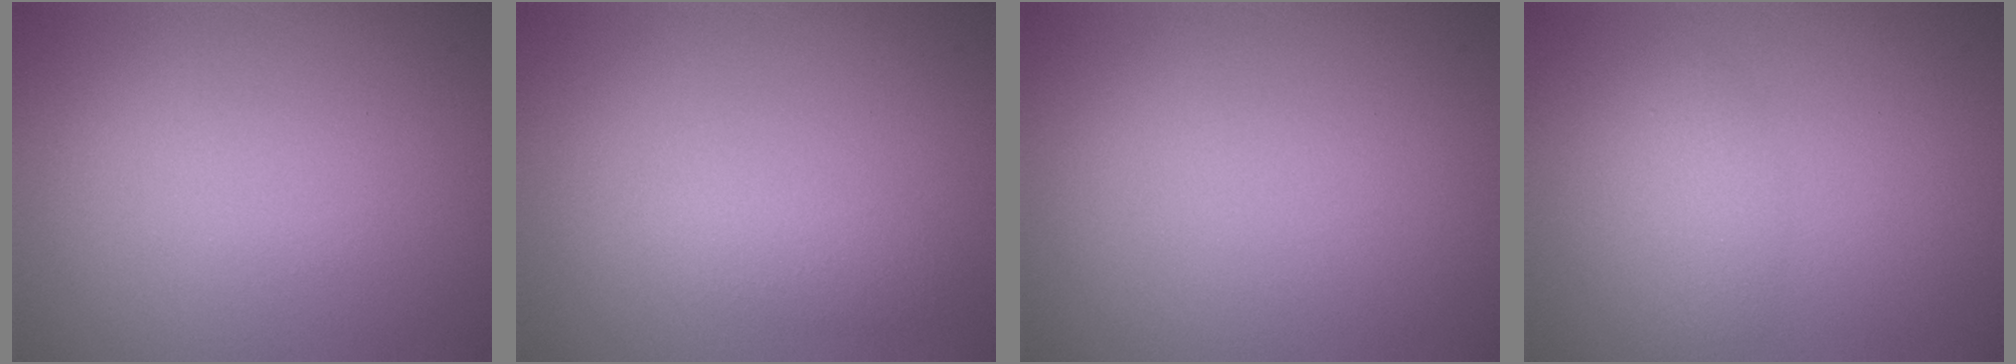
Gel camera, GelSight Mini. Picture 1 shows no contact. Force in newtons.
{"total": 2.0, "press": 2.0, "slide": 0.1}
{"total": 0.0}
{"total": 1.8, "press": 1.8, "slide": 0.0}